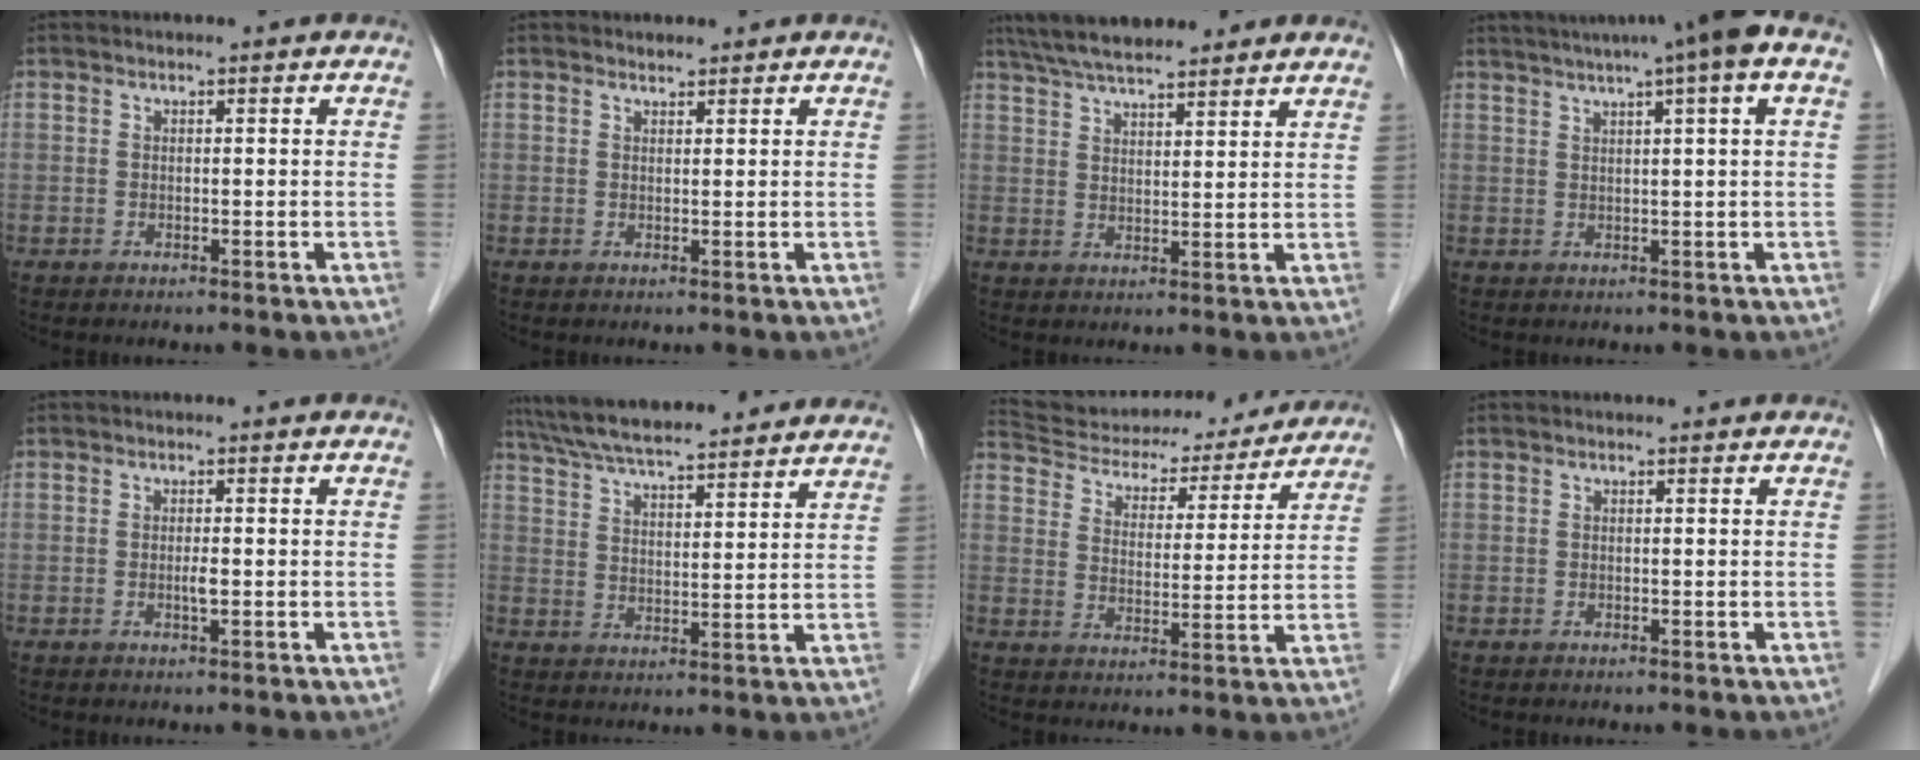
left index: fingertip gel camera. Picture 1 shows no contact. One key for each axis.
{"total": 0.8, "fx": 0.8, "fy": 0.2, "fz": 0.0, "tx": -0.009, "ty": -0.002, "tz": 0.015}
{"total": 12.7, "fx": 11.0, "fy": 2.0, "fz": 6.0, "tx": -0.102, "ty": 0.032, "tz": 0.172}
{"total": 10.5, "fx": 6.7, "fy": -0.4, "fz": 8.1, "tx": -0.130, "ty": 0.036, "tz": 0.087}
{"total": 1.0, "fx": -0.1, "fy": 0.0, "fz": 1.0, "tx": -0.021, "ty": -0.003, "tz": -0.001}
{"total": 21.7, "fx": 19.2, "fy": 2.8, "fz": 9.7, "tx": -0.160, "ty": 0.047, "tz": 0.276}
{"total": 21.7, "fx": 20.2, "fy": 5.9, "fz": 5.6, "tx": -0.095, "ty": 0.009, "tz": 0.275}
{"total": 0.5, "fx": 0.5, "fy": 0.0, "fz": 0.0, "tx": -0.002, "ty": 0.001, "tz": 0.007}